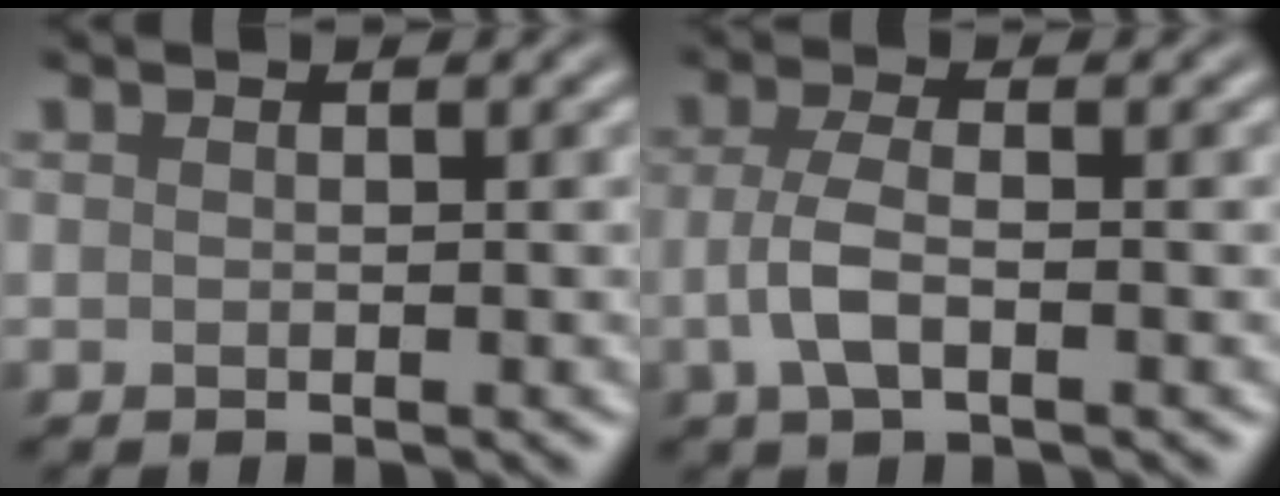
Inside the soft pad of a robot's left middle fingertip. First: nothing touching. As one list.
[{"total": 3.0, "force": [-0.8, 1.2, 2.6], "torque": [-0.060, 0.002, -0.021]}]